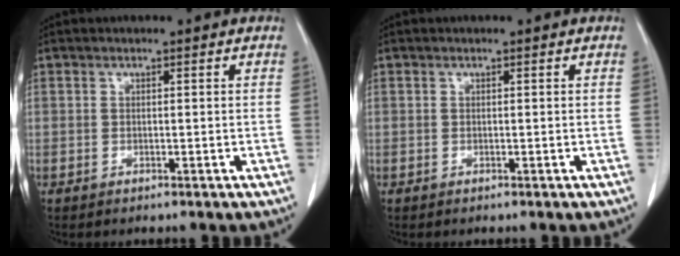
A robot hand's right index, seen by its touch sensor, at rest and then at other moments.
{"total": 0.0}